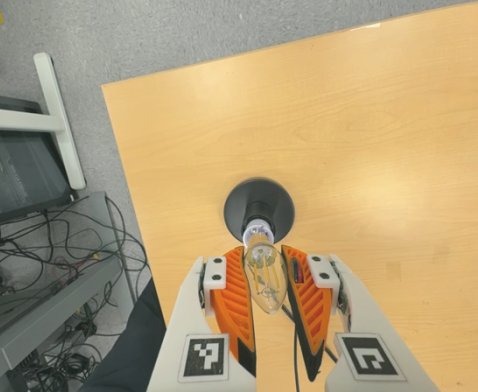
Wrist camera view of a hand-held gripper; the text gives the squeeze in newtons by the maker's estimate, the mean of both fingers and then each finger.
{"total": 19.2, "left": 21.6, "right": 16.8}